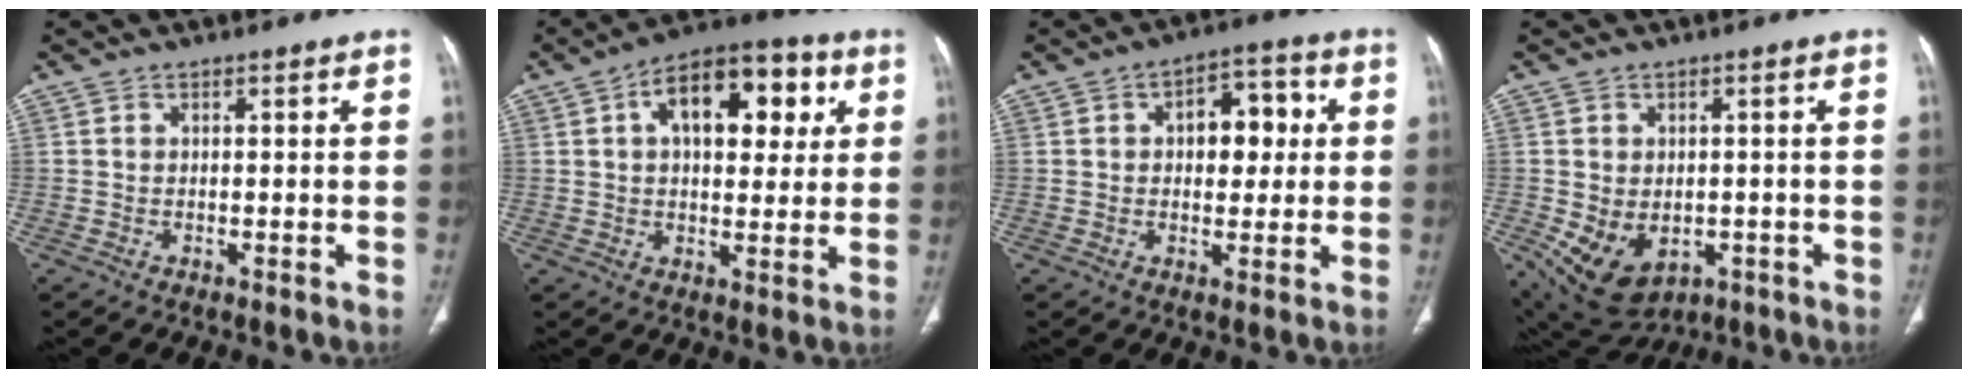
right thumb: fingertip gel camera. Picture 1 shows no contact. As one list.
[{"total": 16.7, "force": [5.2, 9.0, 13.1], "torque": [-0.149, 0.013, 0.072]}, {"total": 9.3, "force": [1.6, 5.6, 7.2], "torque": [-0.067, 0.016, 0.021]}, {"total": 11.4, "force": [-3.3, 8.2, 7.2], "torque": [-0.111, 0.002, -0.027]}]